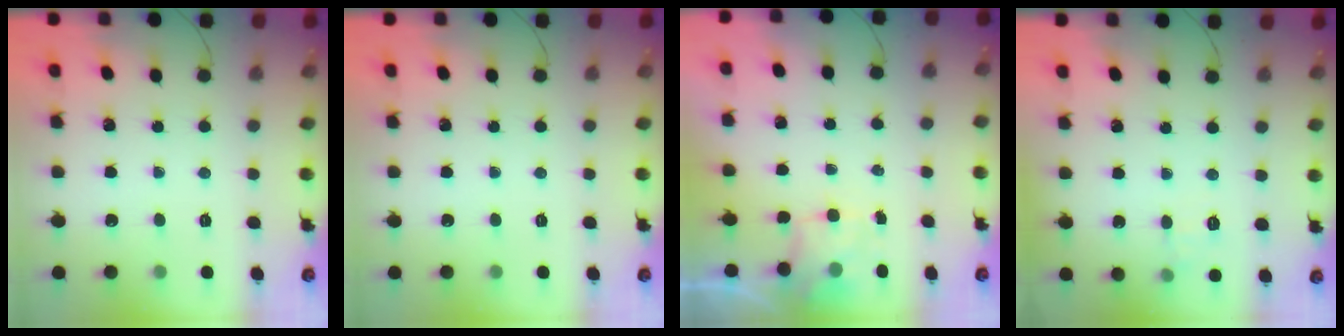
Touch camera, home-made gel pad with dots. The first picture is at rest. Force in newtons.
{"total": 0.0}
{"total": 1.8, "press": 1.5, "slide": 1.0}
{"total": 6.2, "press": 6.0, "slide": 1.5}